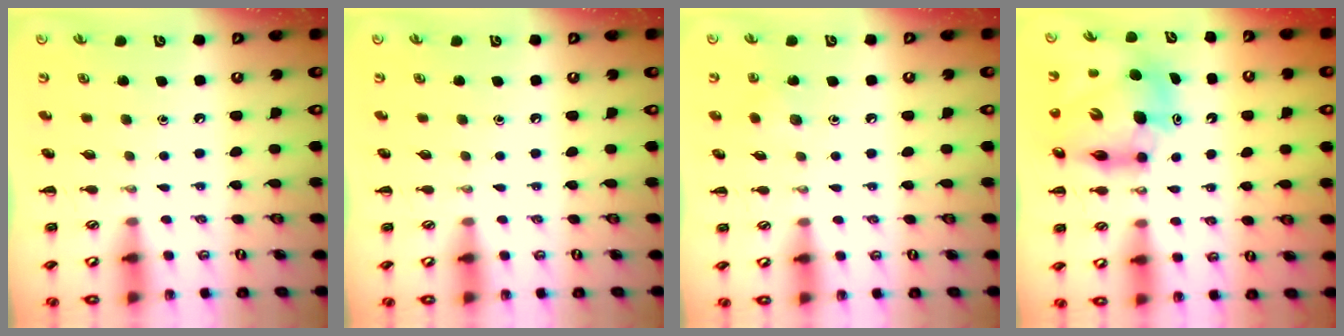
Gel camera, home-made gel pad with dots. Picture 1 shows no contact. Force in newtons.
{"total": 0.0}
{"total": 4.3, "press": 4.1, "slide": 1.3}
{"total": 12.6, "press": 12.0, "slide": 3.8}